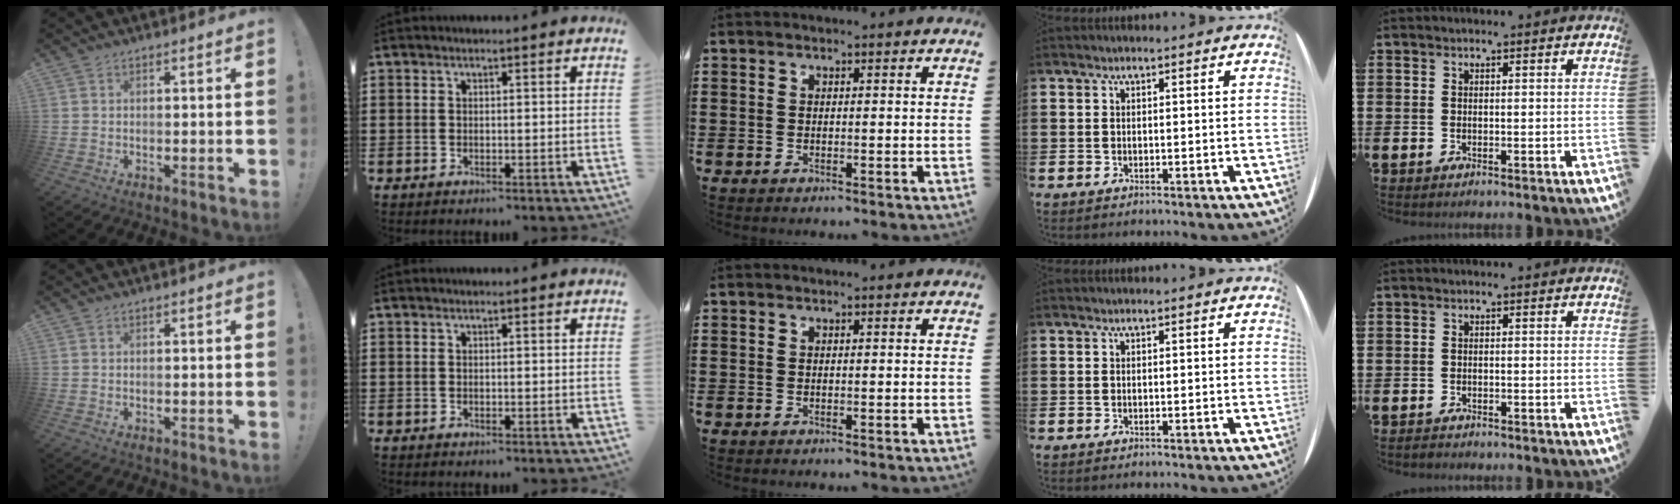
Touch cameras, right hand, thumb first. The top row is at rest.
{"little": {"total": 0.6, "force": [-0.6, 0.2, 0.1], "torque": [-0.003, -0.002, -0.012]}}